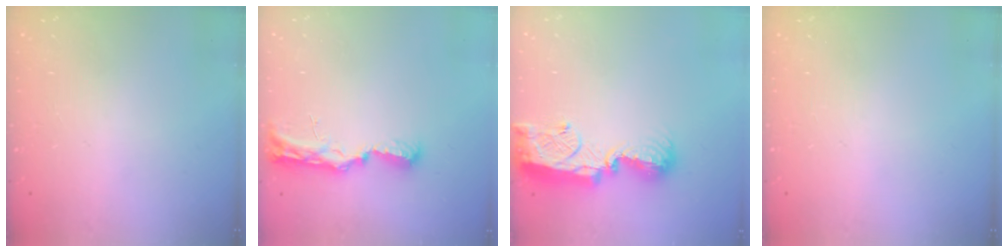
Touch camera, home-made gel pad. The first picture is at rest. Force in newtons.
{"total": 11.3, "press": 10.0, "slide": 5.1}
{"total": 12.8, "press": 12.7, "slide": 1.1}
{"total": 0.0}